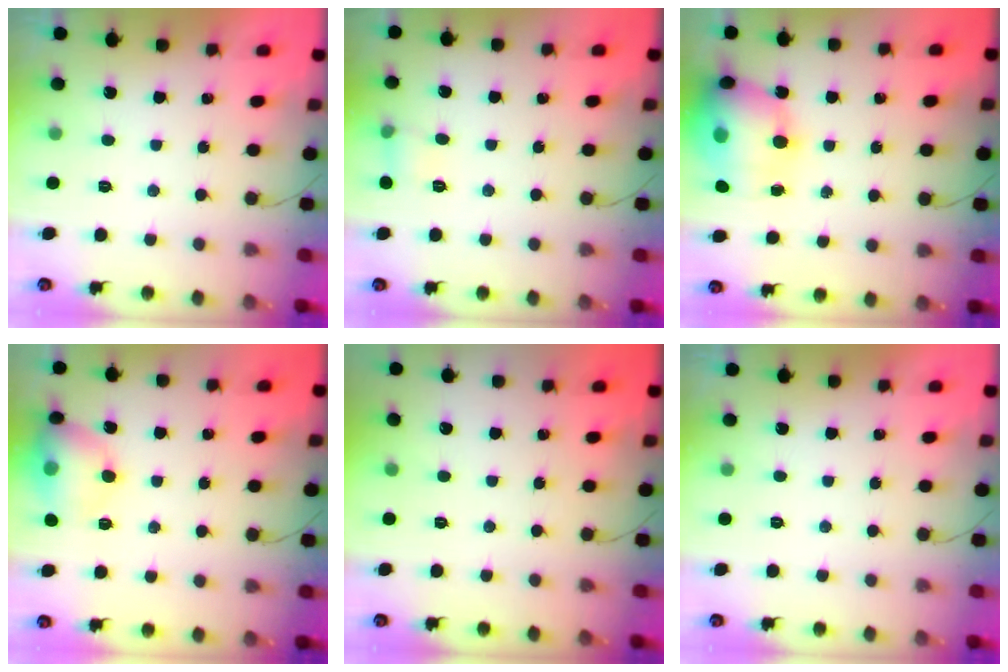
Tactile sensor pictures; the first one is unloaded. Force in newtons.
{"total": 5.1, "press": 4.8, "slide": 1.6}
{"total": 19.5, "press": 19.1, "slide": 3.8}
{"total": 12.6, "press": 12.3, "slide": 2.5}
{"total": 0.0}
{"total": 0.0}